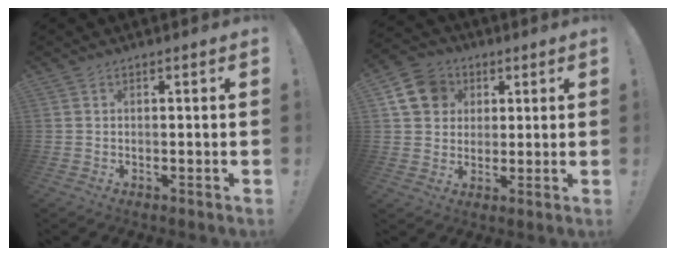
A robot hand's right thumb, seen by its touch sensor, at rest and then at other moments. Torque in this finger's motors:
{"motor_torque": [-0.18, 0.25, 0.28, -0.08, -0.02]}